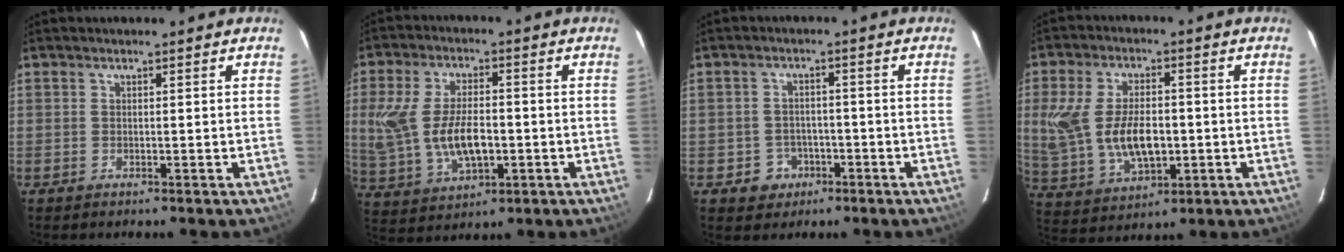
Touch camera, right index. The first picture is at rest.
{"total": 14.8, "force": [-1.1, 7.8, 12.5], "torque": [-0.264, -0.006, -0.005]}
{"total": 5.0, "force": [-2.2, 4.5, 0.6], "torque": [-0.027, 0.017, -0.023]}
{"total": 15.6, "force": [-0.6, 8.9, 12.8], "torque": [-0.271, -0.003, 0.008]}